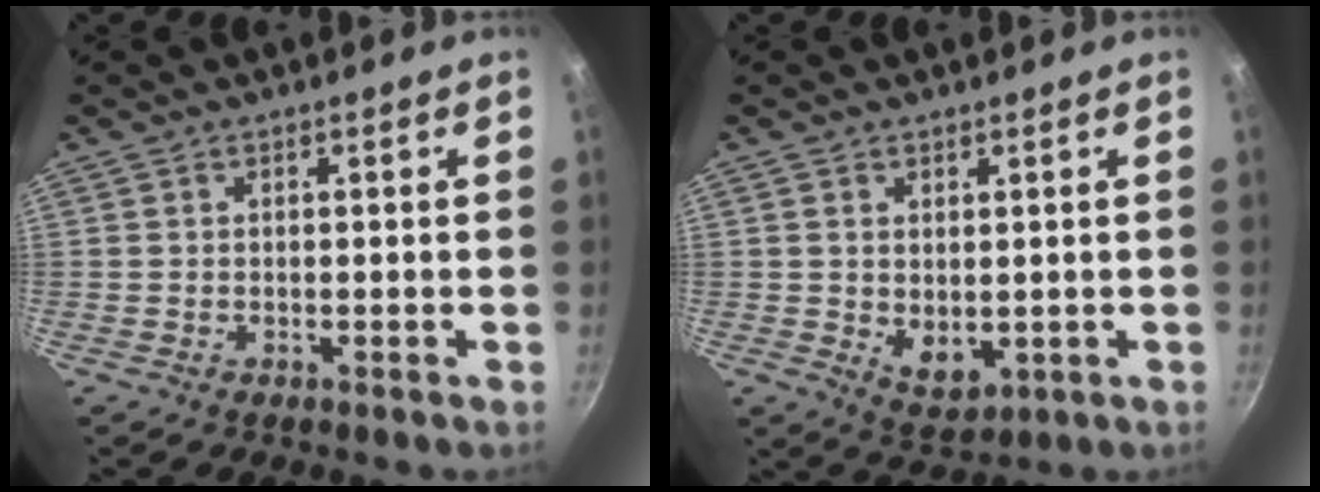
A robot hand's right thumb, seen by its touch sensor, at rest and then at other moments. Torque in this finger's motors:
{"motor_torque": [-0.61, 0.22, 0.29, 0.49, 0.01]}